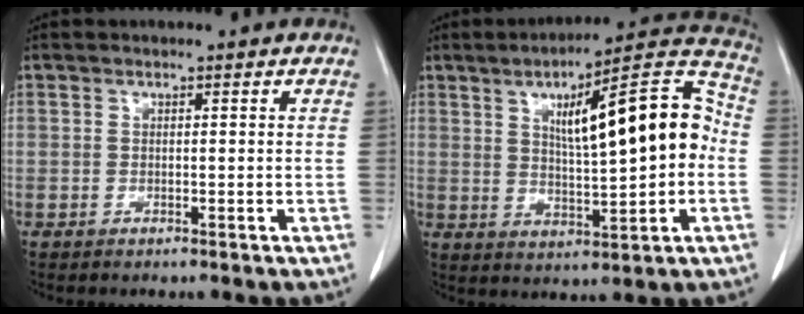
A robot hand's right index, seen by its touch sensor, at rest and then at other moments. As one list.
[{"total": 16.4, "force": [1.8, 3.3, 15.9], "torque": [-0.231, 0.038, 0.030]}]